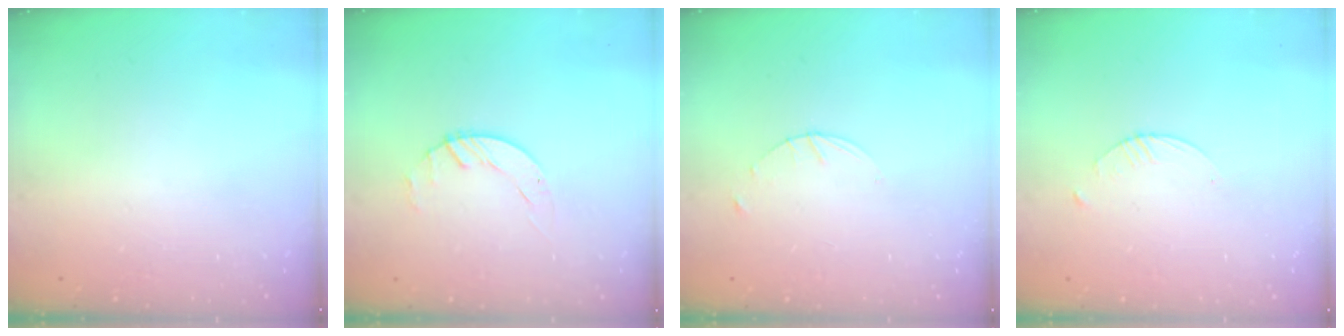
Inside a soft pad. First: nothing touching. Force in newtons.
{"total": 1.4, "press": 1.4, "slide": 0.2}
{"total": 1.6, "press": 1.6, "slide": 0.2}
{"total": 1.5, "press": 1.5, "slide": 0.2}